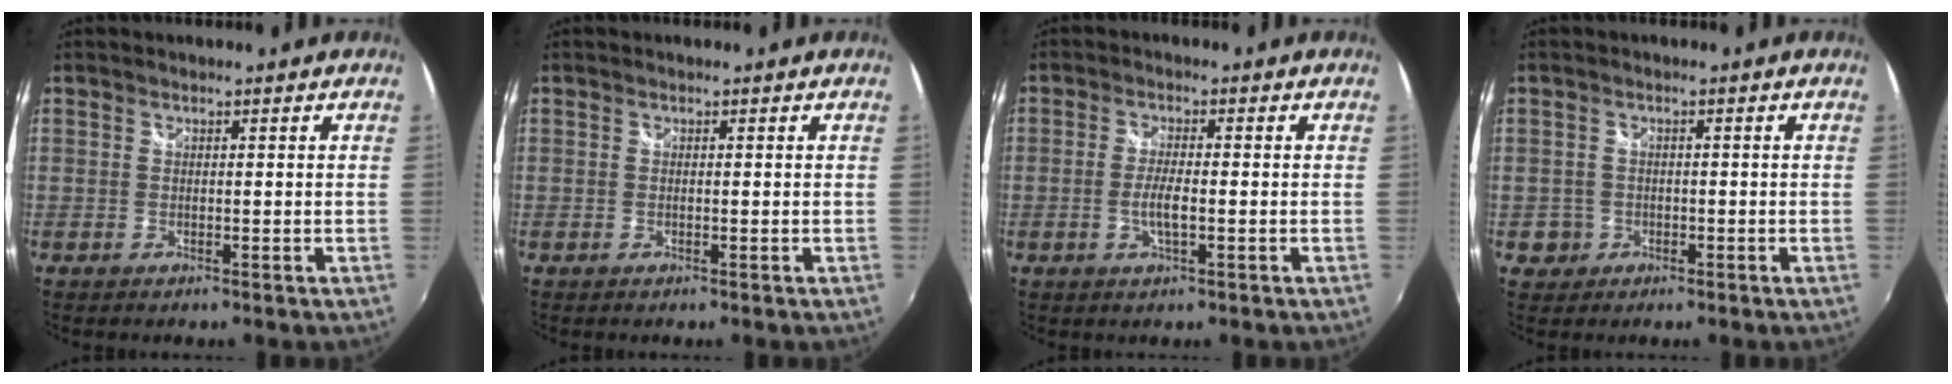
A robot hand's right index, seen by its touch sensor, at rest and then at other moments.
{"total": 0.0}
{"total": 3.6, "force": [-1.1, 0.6, 3.3], "torque": [-0.068, -0.003, -0.021]}
{"total": 3.1, "force": [-0.9, 2.9, 0.2], "torque": [-0.009, 0.008, -0.011]}